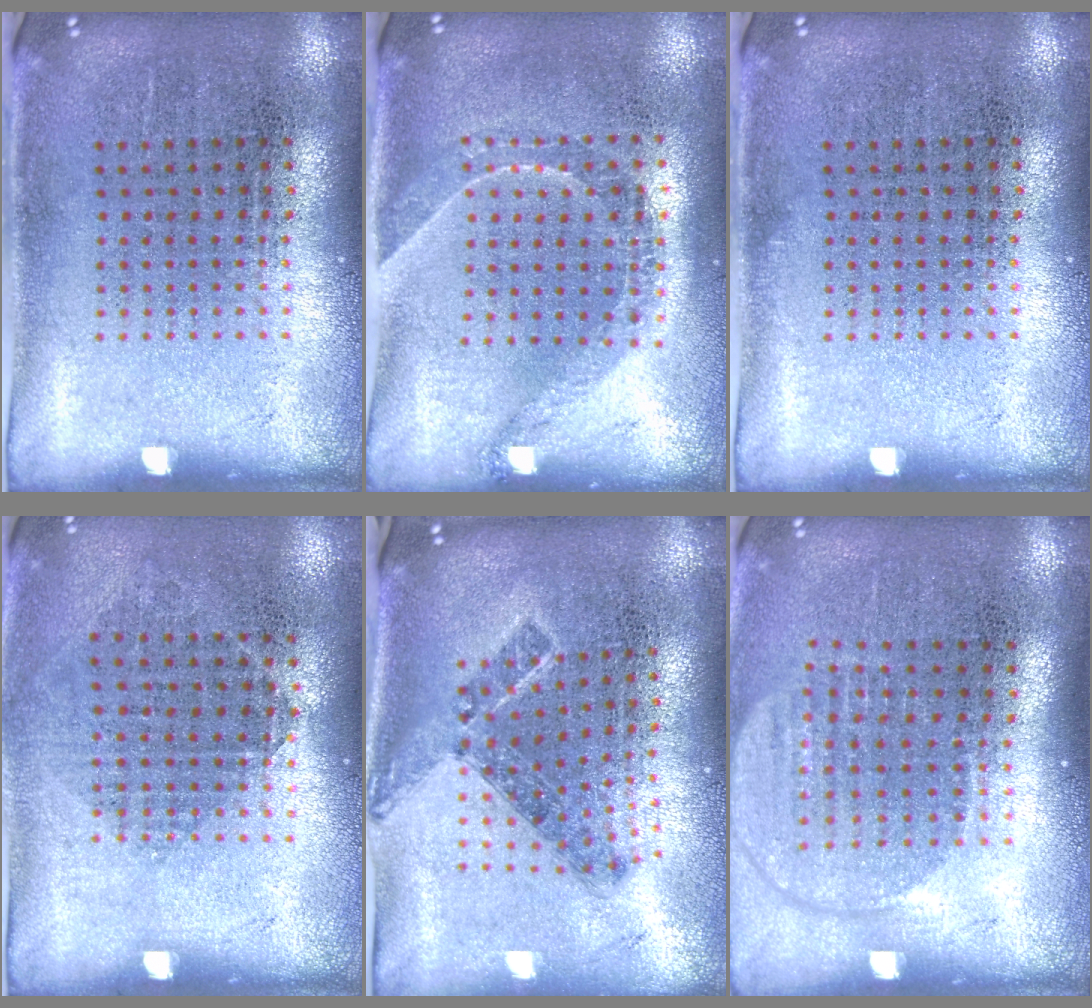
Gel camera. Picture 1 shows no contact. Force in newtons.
{"total": 1.6, "press": 1.3, "slide": 1.0}
{"total": 0.0}
{"total": 0.9, "press": 0.8, "slide": 0.4}
{"total": 0.9, "press": 0.8, "slide": 0.4}
{"total": 1.7, "press": 1.5, "slide": 0.8}